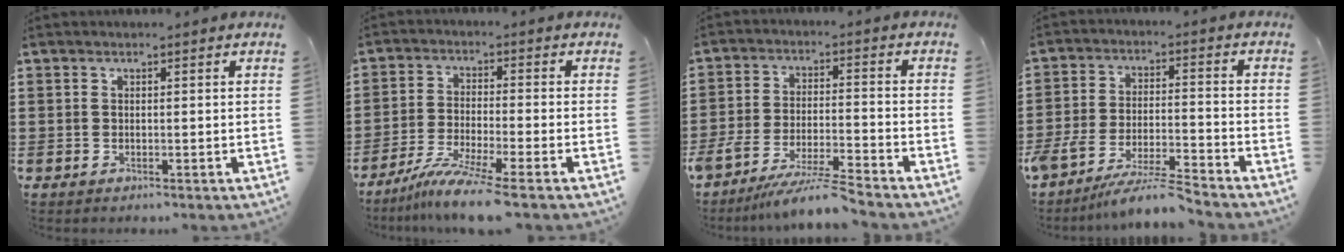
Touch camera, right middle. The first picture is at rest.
{"total": 7.2, "force": [-5.5, -0.1, 4.6], "torque": [-0.092, -0.018, -0.103]}
{"total": 7.6, "force": [-7.1, -0.1, 2.7], "torque": [-0.056, -0.005, -0.139]}
{"total": 7.9, "force": [-7.4, 0.3, 2.7], "torque": [-0.054, 0.002, -0.144]}